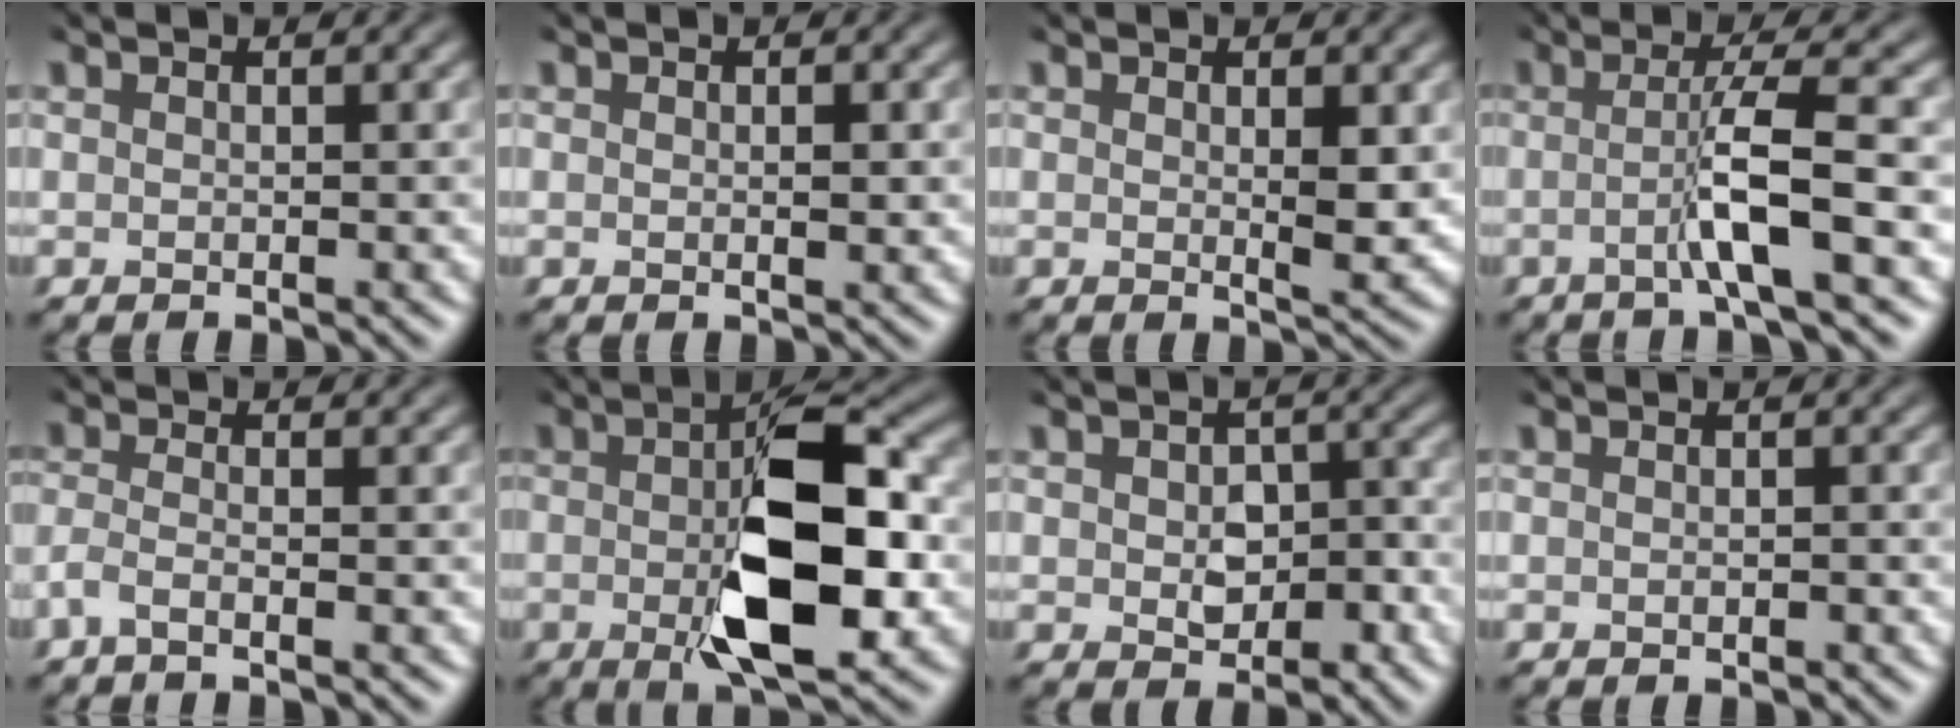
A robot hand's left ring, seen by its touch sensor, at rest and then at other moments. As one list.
[{"total": 0.9, "force": [-0.1, 0.3, 0.8], "torque": [-0.015, -0.002, 0.005]}, {"total": 2.3, "force": [0.5, 0.7, 2.1], "torque": [-0.038, -0.008, 0.015]}, {"total": 4.9, "force": [-1.5, 0.6, 4.6], "torque": [-0.073, -0.002, -0.031]}, {"total": 2.3, "force": [-1.6, 0.7, 1.5], "torque": [-0.022, -0.009, -0.037]}, {"total": 10.5, "force": [-1.6, 4.0, 9.6], "torque": [-0.143, 0.000, -0.027]}, {"total": 3.9, "force": [-1.1, 2.8, 2.5], "torque": [-0.041, -0.007, -0.007]}, {"total": 0.7, "force": [-0.2, 0.4, 0.6], "torque": [-0.005, -0.005, -0.004]}]